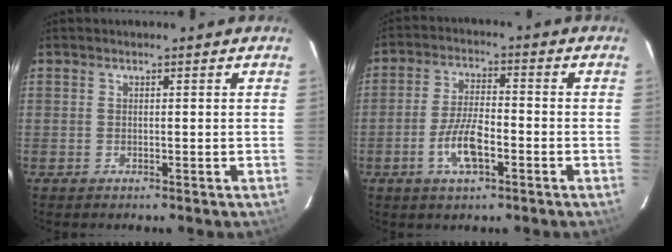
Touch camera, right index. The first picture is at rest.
{"total": 7.7, "force": [-3.2, 2.7, 6.5], "torque": [-0.133, 0.001, -0.061]}